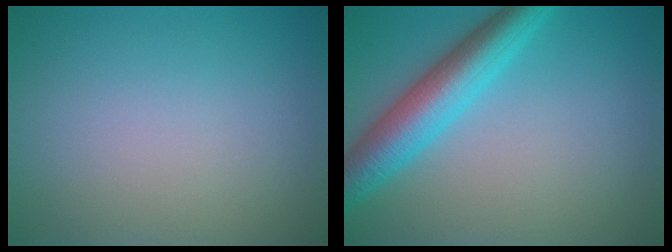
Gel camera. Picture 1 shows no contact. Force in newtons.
{"total": 6.0, "press": 6.0, "slide": 0.1}